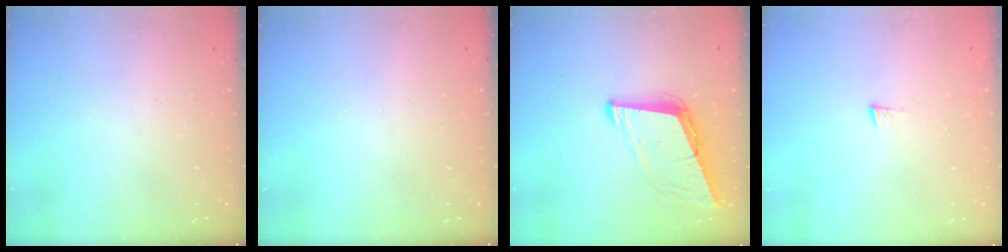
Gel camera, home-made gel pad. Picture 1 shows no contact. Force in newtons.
{"total": 0.0}
{"total": 9.0, "press": 8.2, "slide": 3.5}
{"total": 3.2, "press": 3.2, "slide": 0.4}